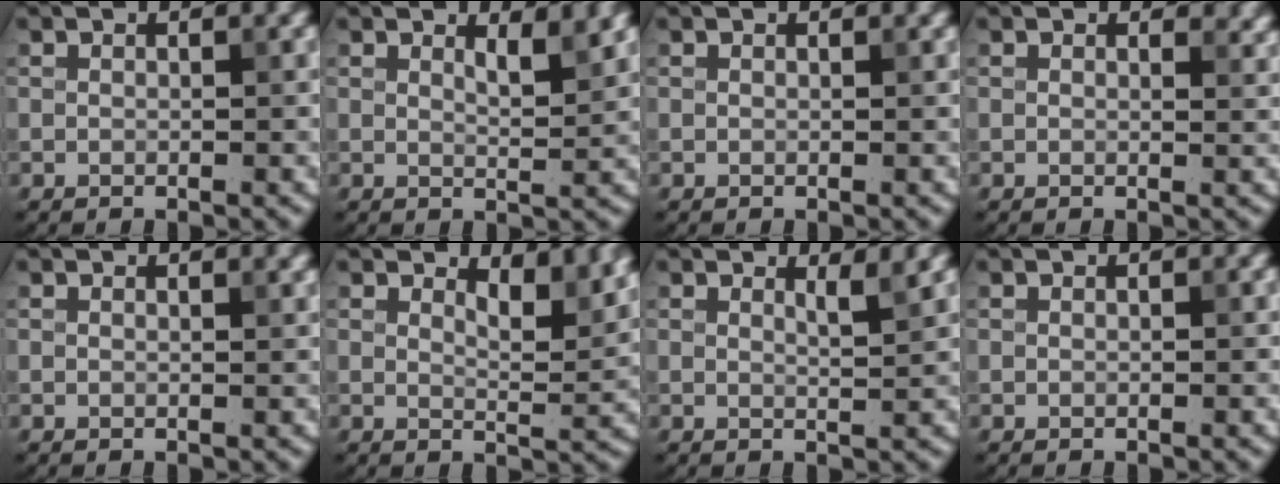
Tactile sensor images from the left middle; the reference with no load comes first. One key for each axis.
{"total": 2.1, "fx": 1.4, "fy": 0.5, "fz": 1.4, "tx": -0.016, "ty": -0.004, "tz": 0.024}
{"total": 0.0}
{"total": 1.2, "fx": 0.9, "fy": 0.6, "fz": 0.6, "tx": -0.004, "ty": -0.005, "tz": 0.013}
{"total": 0.8, "fx": 0.6, "fy": 0.2, "fz": 0.4, "tx": 0.000, "ty": 0.002, "tz": 0.010}
{"total": 3.6, "fx": 2.5, "fy": 1.2, "fz": 2.3, "tx": -0.033, "ty": -0.006, "tz": 0.033}
{"total": 1.5, "fx": 1.1, "fy": 0.3, "fz": 1.0, "tx": -0.007, "ty": 0.000, "tz": 0.013}
{"total": 0.0}